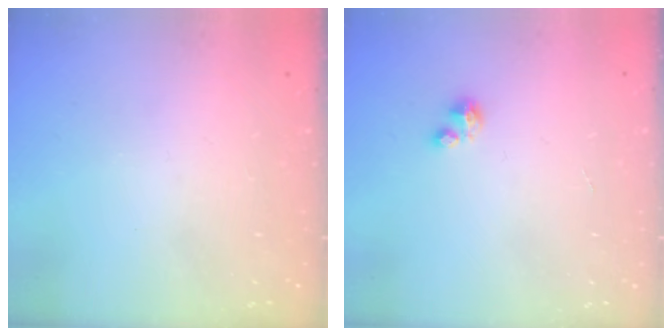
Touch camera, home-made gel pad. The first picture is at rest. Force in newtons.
{"total": 1.7, "press": 1.7, "slide": 0.4}